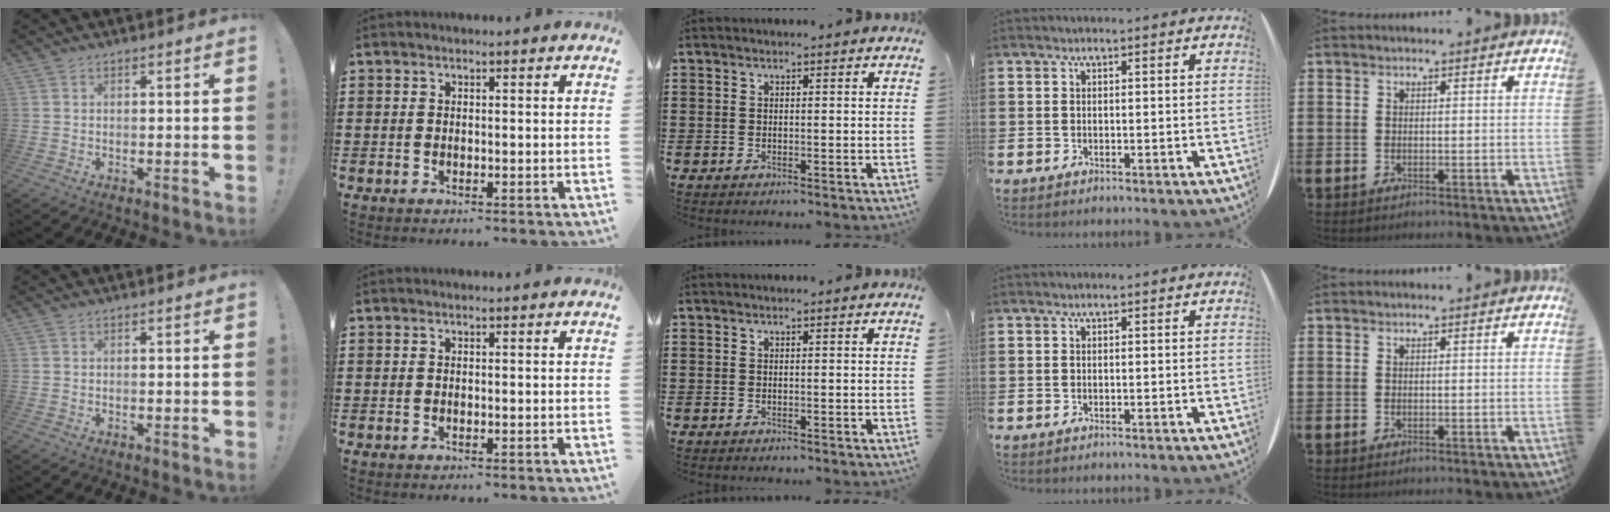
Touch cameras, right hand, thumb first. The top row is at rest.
{}